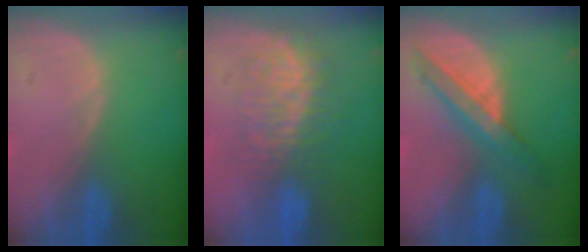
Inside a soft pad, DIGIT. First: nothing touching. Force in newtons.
{"total": 7.6, "press": 7.3, "slide": 2.1}
{"total": 6.1, "press": 6.0, "slide": 0.9}